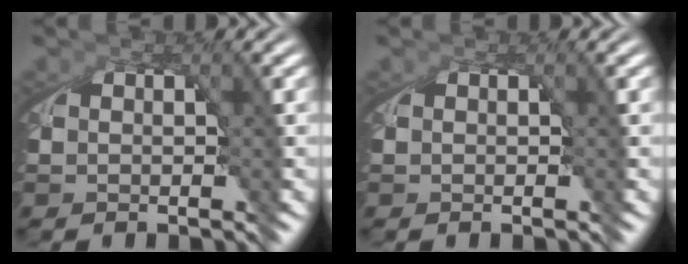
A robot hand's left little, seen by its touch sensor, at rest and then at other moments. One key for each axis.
{"total": 0.0}